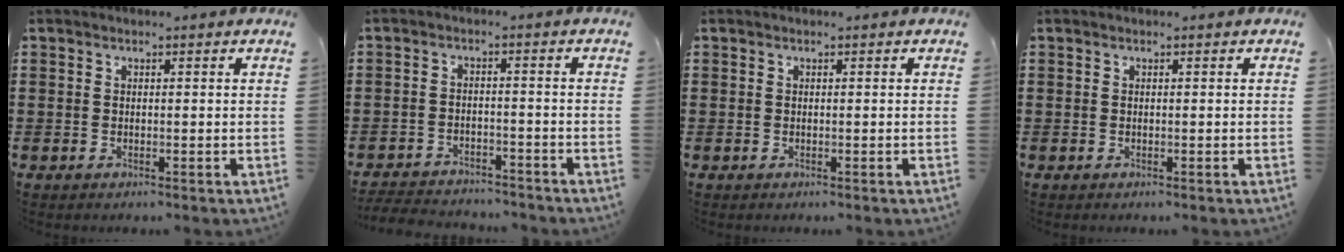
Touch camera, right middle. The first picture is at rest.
{"total": 3.7, "force": [-3.6, 0.5, 0.1], "torque": [-0.013, -0.001, -0.080]}
{"total": 0.0}
{"total": 0.0}